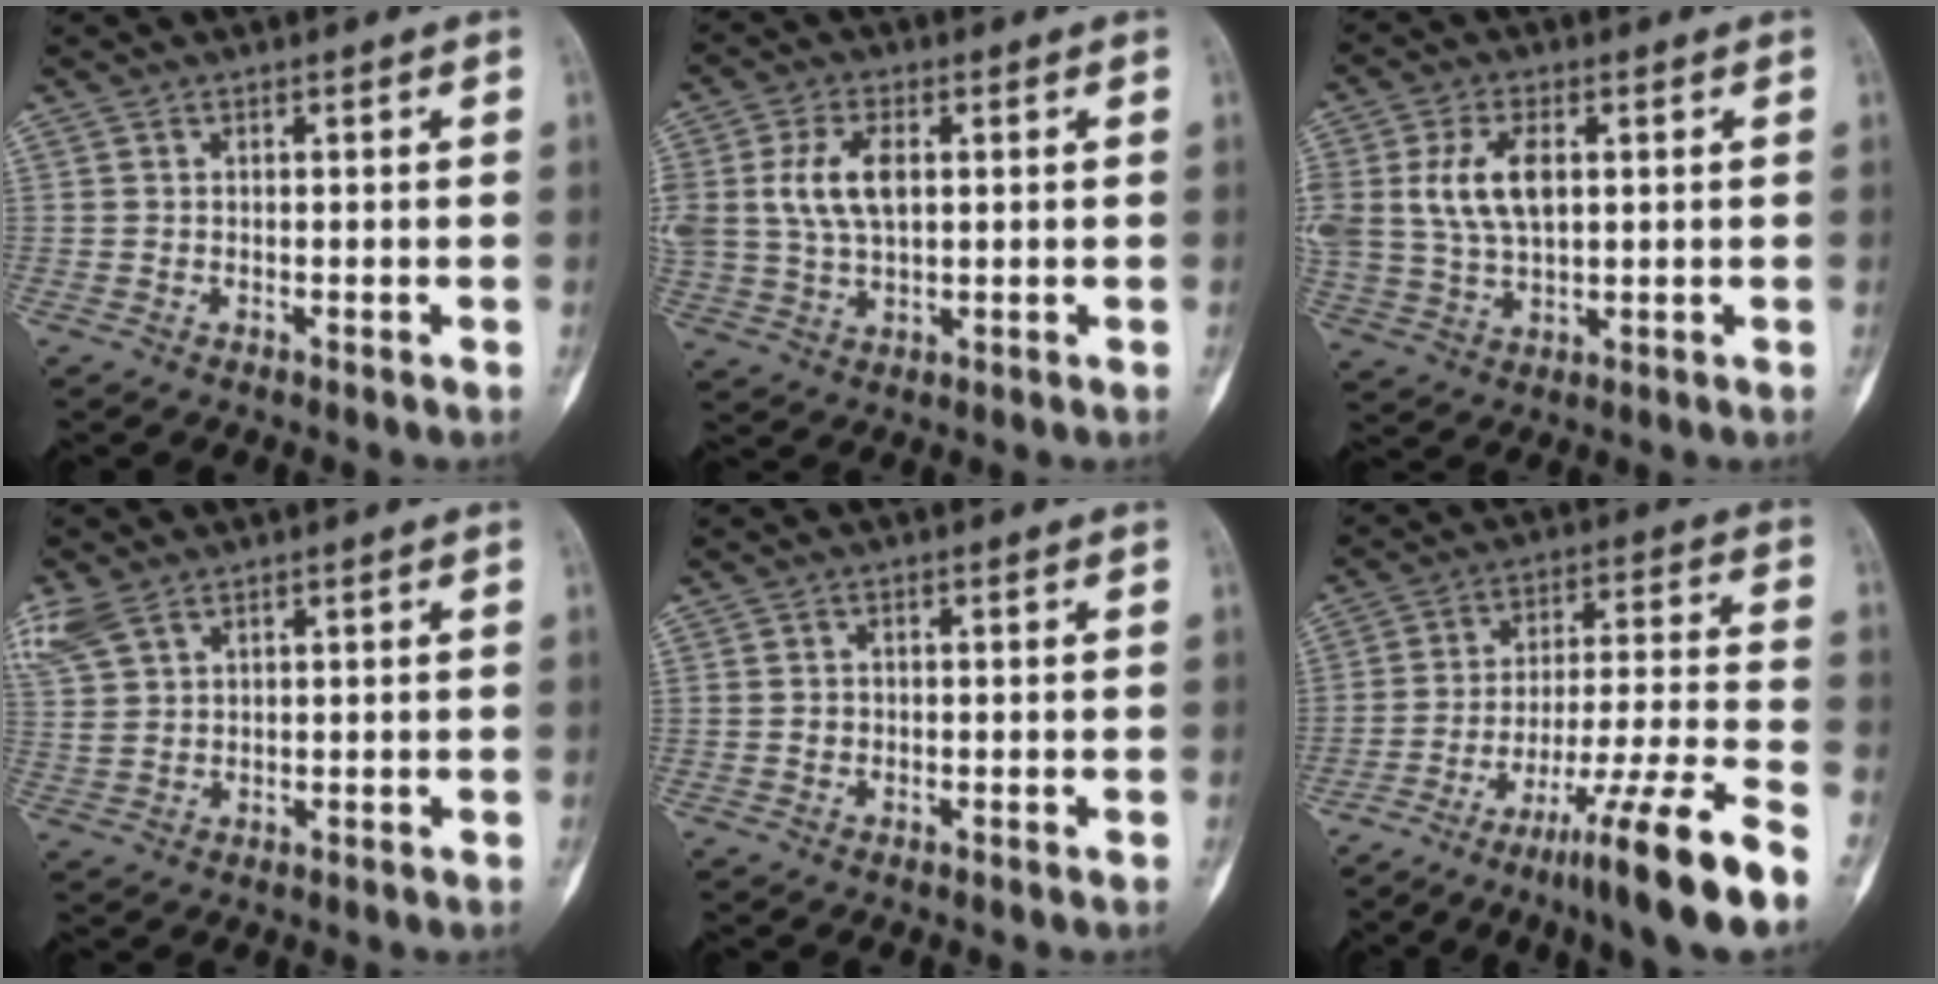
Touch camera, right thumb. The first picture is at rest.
{"total": 9.9, "force": [1.9, 5.7, 7.9], "torque": [-0.164, 0.004, 0.040]}
{"total": 11.4, "force": [2.3, 6.6, 9.0], "torque": [-0.184, 0.003, 0.051]}
{"total": 5.7, "force": [3.8, 2.9, 3.2], "torque": [-0.079, 0.002, 0.089]}
{"total": 0.9, "force": [0.0, 0.9, 0.3], "torque": [-0.001, 0.003, 0.000]}
{"total": 17.7, "force": [-11.9, 0.6, 13.1], "torque": [-0.227, 0.056, -0.191]}